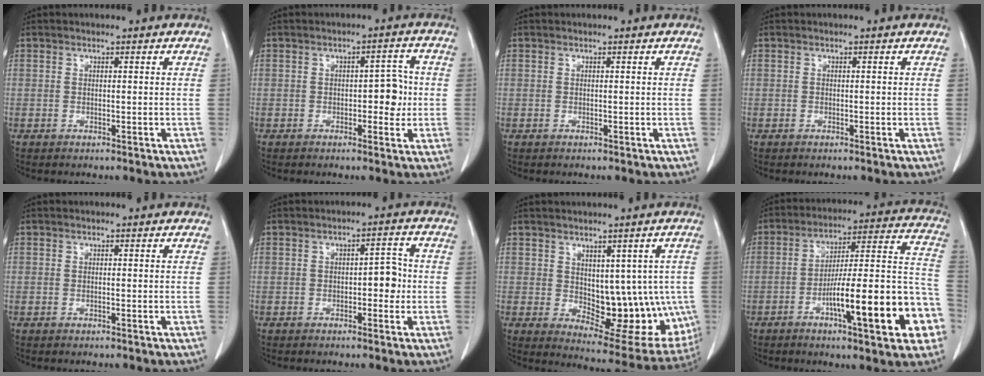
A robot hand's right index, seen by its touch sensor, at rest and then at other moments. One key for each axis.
{"total": 4.3, "fx": -0.4, "fy": 2.1, "fz": 3.7, "tx": -0.039, "ty": 0.011, "tz": -0.005}
{"total": 0.0}
{"total": 0.0}
{"total": 0.0}
{"total": 3.6, "fx": -0.6, "fy": 1.7, "fz": 3.1, "tx": -0.034, "ty": 0.012, "tz": -0.009}
{"total": 13.8, "fx": -0.5, "fy": 7.1, "fz": 11.8, "tx": -0.135, "ty": -0.004, "tz": 0.019}
{"total": 20.5, "fx": -7.5, "fy": 3.2, "fz": 18.8, "tx": -0.228, "ty": 0.026, "tz": -0.103}